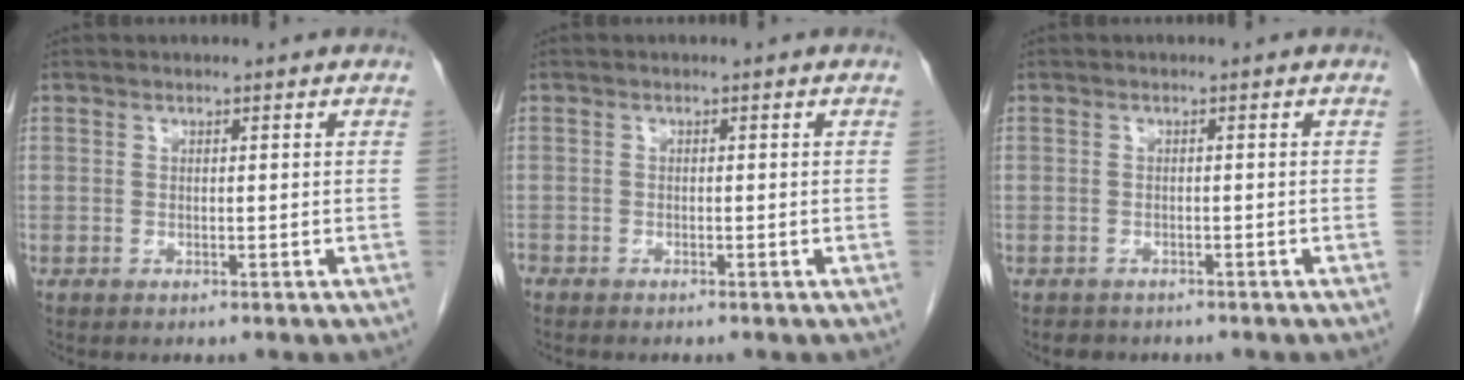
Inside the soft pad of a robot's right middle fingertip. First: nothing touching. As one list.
[{"total": 0.9, "force": [-0.9, 0.3, 0.0], "torque": [-0.005, -0.001, -0.021]}, {"total": 2.1, "force": [-1.8, 1.1, 0.2], "torque": [-0.014, -0.001, -0.025]}]